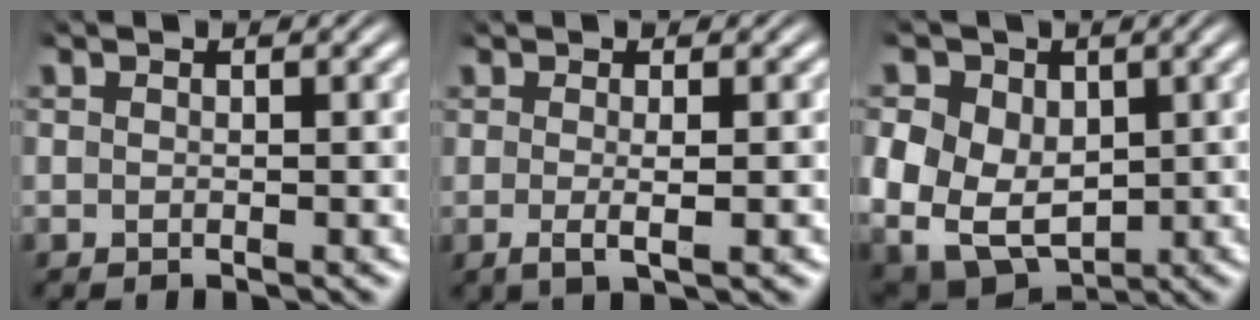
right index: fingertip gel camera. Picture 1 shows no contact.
{"total": 1.9, "force": [-0.4, 0.2, 1.8], "torque": [-0.040, -0.008, -0.002]}
{"total": 13.1, "force": [-1.4, 11.5, 6.1], "torque": [-0.160, -0.061, -0.010]}